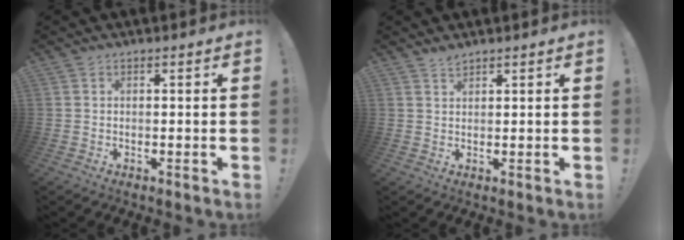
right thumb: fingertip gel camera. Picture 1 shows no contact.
{"total": 2.1, "force": [1.9, 0.6, 0.5], "torque": [-0.003, -0.010, 0.034]}